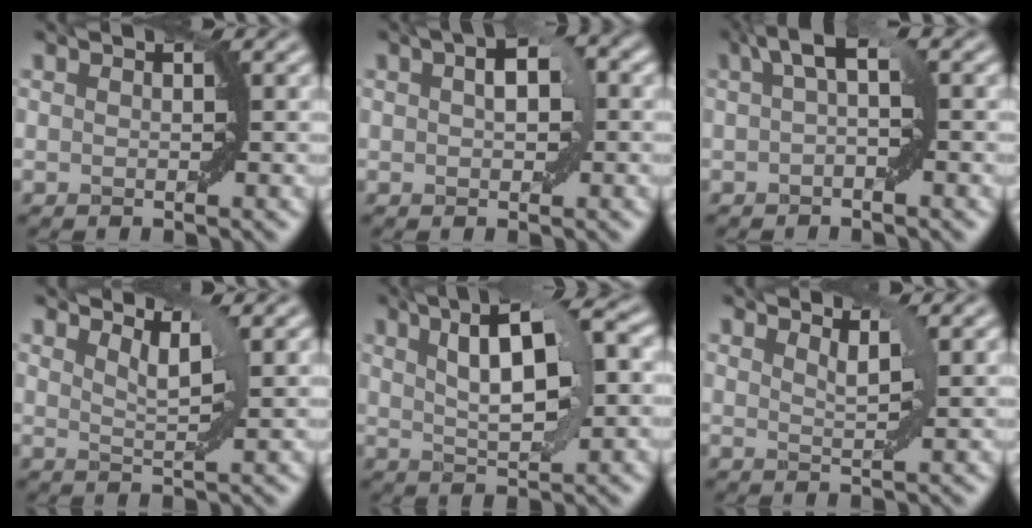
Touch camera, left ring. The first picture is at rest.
{"total": 3.5, "force": [0.8, 1.9, 2.8], "torque": [-0.038, 0.011, 0.013]}
{"total": 3.1, "force": [0.9, 0.7, 2.8], "torque": [-0.042, 0.010, 0.009]}
{"total": 2.3, "force": [1.8, 0.3, 1.4], "torque": [-0.018, -0.007, 0.032]}
{"total": 7.9, "force": [2.4, 2.6, 7.1], "torque": [-0.113, 0.015, 0.038]}
{"total": 1.6, "force": [1.3, 0.1, 0.8], "torque": [-0.008, -0.002, 0.022]}